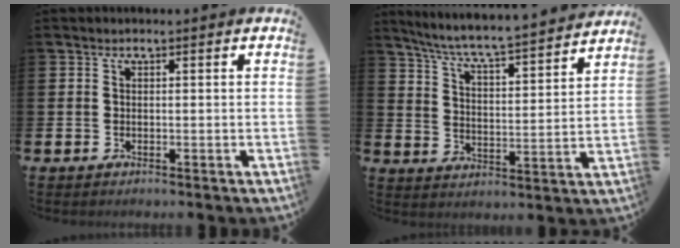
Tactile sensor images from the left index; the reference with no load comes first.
{"total": 6.6, "force": [6.3, 0.0, 2.1], "torque": [-0.073, -0.054, 0.104]}